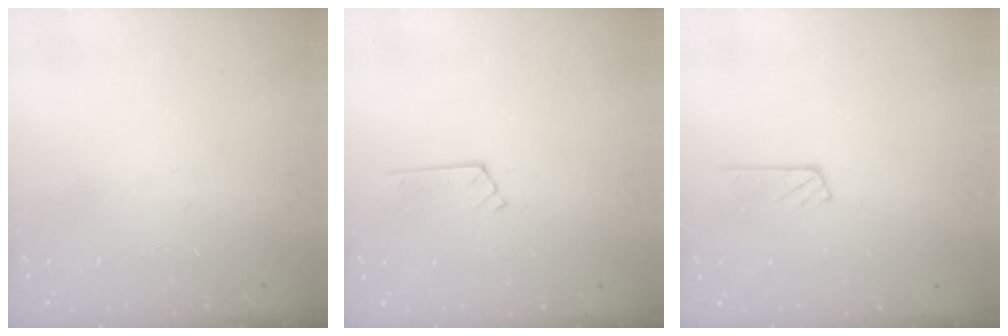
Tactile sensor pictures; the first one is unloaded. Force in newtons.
{"total": 2.9, "press": 2.9, "slide": 0.3}
{"total": 3.6, "press": 3.5, "slide": 0.4}